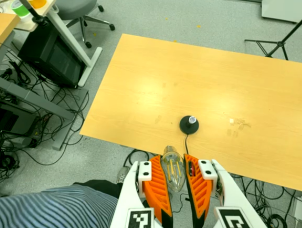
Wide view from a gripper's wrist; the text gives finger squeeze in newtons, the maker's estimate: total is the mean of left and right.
{"total": 19.5, "left": 23.6, "right": 15.3}